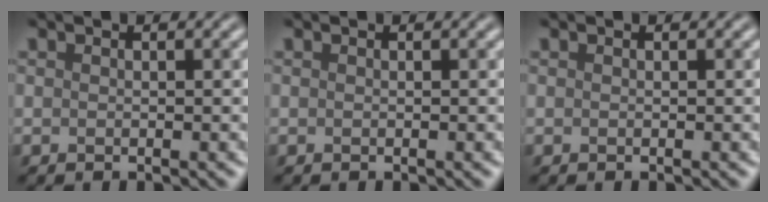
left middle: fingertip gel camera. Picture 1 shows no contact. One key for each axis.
{"total": 0.0}
{"total": 0.0}